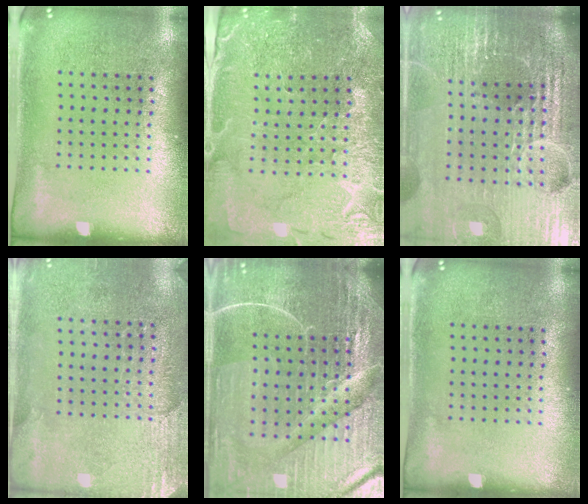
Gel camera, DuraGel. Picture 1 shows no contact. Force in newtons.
{"total": 1.5, "press": 1.5, "slide": 0.1}
{"total": 6.7, "press": 5.8, "slide": 3.4}
{"total": 2.6, "press": 2.3, "slide": 1.2}
{"total": 6.4, "press": 5.7, "slide": 2.9}
{"total": 0.0}